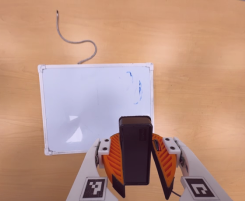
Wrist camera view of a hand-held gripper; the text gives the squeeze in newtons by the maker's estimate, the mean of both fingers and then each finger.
{"total": 8.1, "left": 7.9, "right": 8.3}